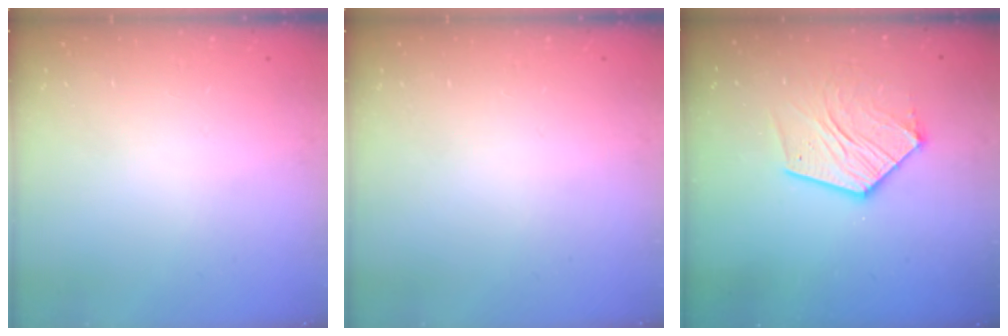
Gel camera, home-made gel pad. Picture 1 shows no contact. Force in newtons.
{"total": 0.0}
{"total": 13.8, "press": 13.7, "slide": 1.2}